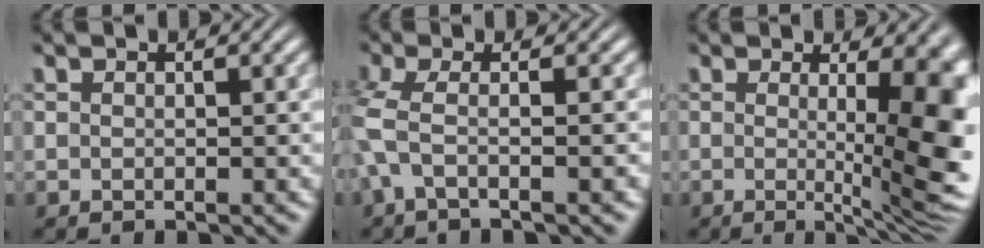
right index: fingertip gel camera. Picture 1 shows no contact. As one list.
[{"total": 3.0, "force": [-0.2, 1.0, 2.8], "torque": [-0.075, -0.008, -0.001]}, {"total": 9.9, "force": [-1.2, 2.8, 9.5], "torque": [-0.105, -0.021, -0.013]}]